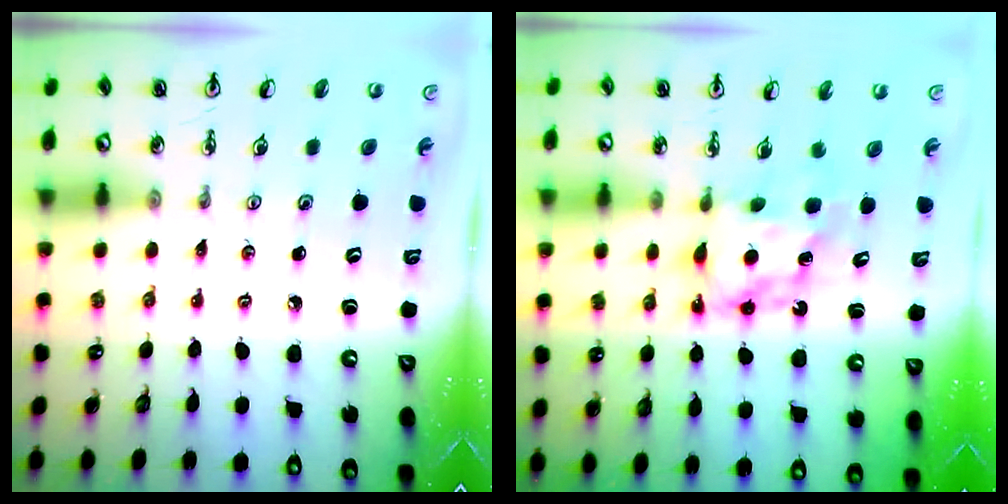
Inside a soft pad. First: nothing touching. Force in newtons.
{"total": 6.5, "press": 6.4, "slide": 0.6}